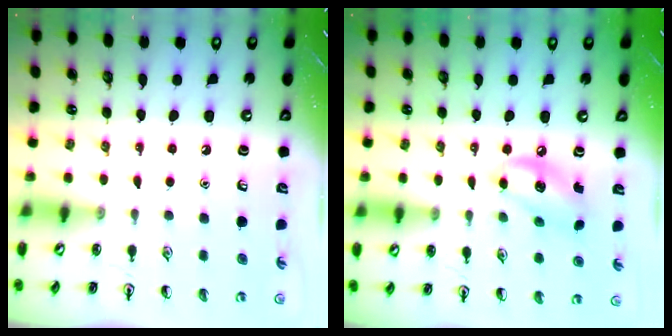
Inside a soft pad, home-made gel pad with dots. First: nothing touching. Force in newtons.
{"total": 8.1, "press": 8.0, "slide": 1.6}